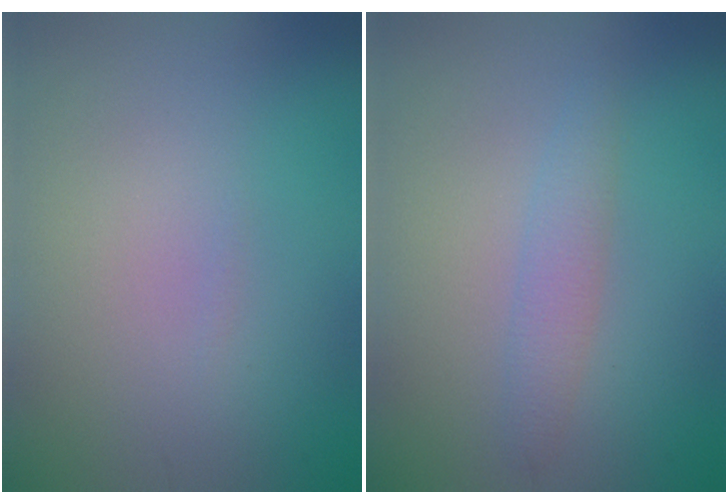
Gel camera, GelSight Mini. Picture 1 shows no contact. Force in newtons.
{"total": 1.8, "press": 1.8, "slide": 0.1}